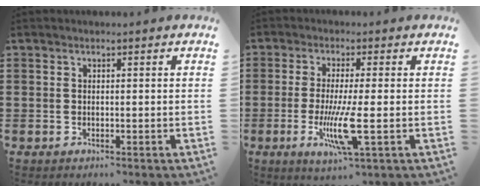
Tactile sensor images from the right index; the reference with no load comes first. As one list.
[{"total": 7.8, "force": [-1.9, 0.6, 7.5], "torque": [-0.151, -0.023, -0.038]}]